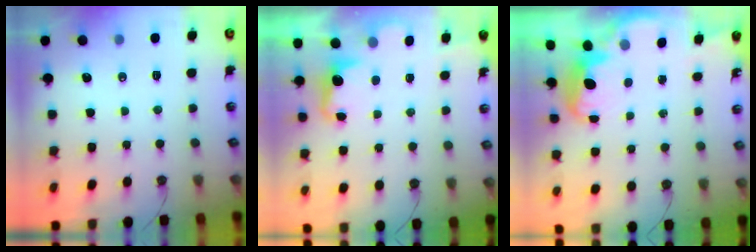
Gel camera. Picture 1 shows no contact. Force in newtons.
{"total": 2.2, "press": 2.0, "slide": 1.0}
{"total": 2.8, "press": 2.7, "slide": 0.6}